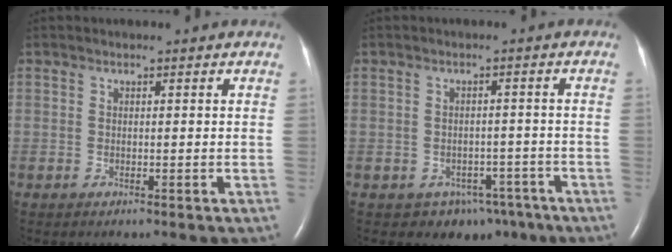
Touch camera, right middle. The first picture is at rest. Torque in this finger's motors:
{"motor_torque": [-0.38, -0.04, -0.10, 0.01]}